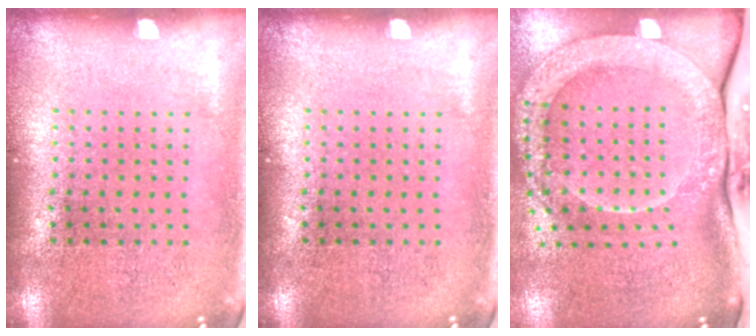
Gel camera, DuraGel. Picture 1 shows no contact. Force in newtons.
{"total": 0.0}
{"total": 3.1, "press": 2.3, "slide": 2.1}